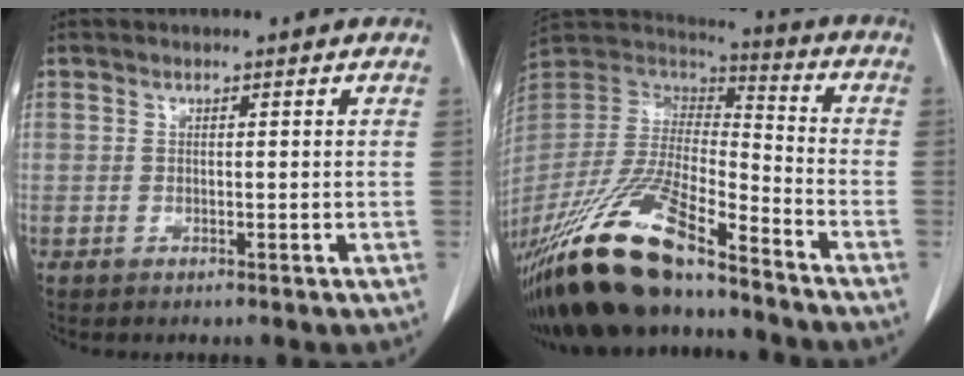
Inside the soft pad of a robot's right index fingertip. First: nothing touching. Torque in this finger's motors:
{"motor_torque": [1.09, -1.05, 0.43, 0.12]}